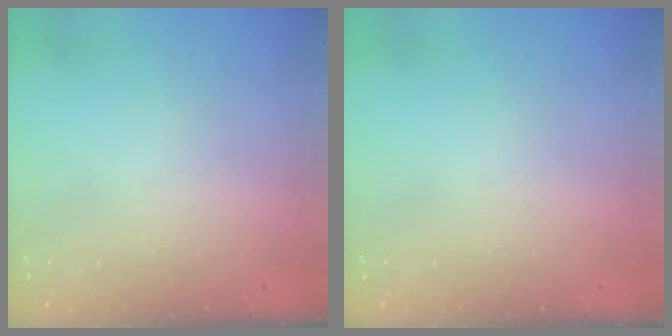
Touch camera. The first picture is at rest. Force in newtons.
{"total": 0.0}